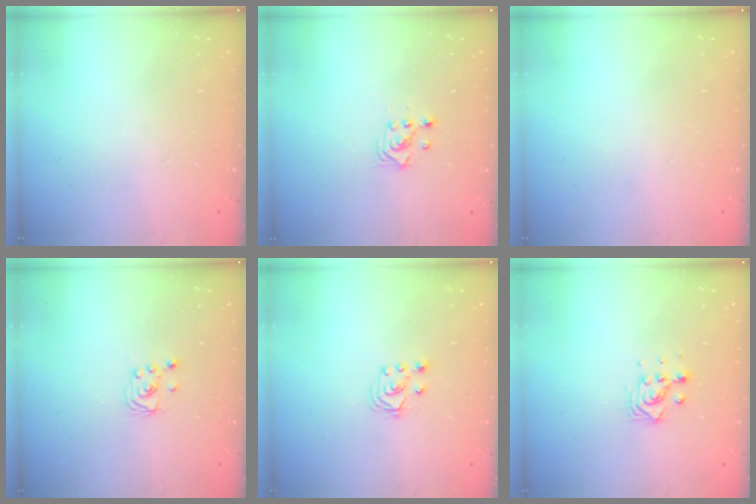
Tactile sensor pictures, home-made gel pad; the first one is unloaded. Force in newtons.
{"total": 2.3, "press": 2.3, "slide": 0.3}
{"total": 0.0}
{"total": 1.9, "press": 1.9, "slide": 0.1}
{"total": 2.8, "press": 2.7, "slide": 0.7}
{"total": 5.1, "press": 5.1, "slide": 0.1}